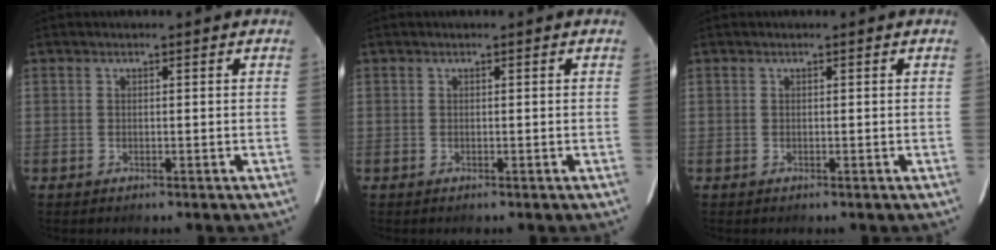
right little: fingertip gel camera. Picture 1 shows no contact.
{"total": 0.0}
{"total": 0.0}